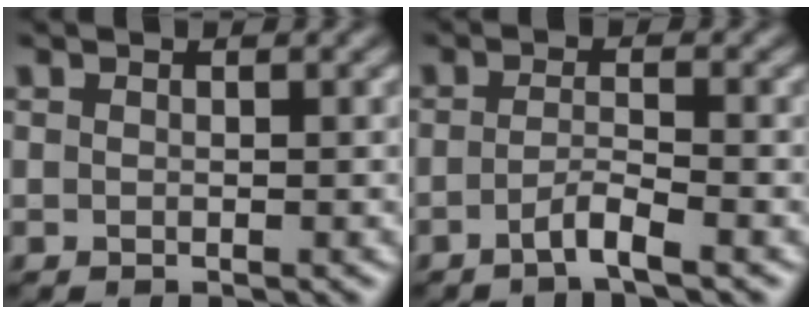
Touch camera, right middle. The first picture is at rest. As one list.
[{"total": 2.3, "force": [-1.3, 0.3, 1.8], "torque": [-0.031, 0.004, -0.032]}]